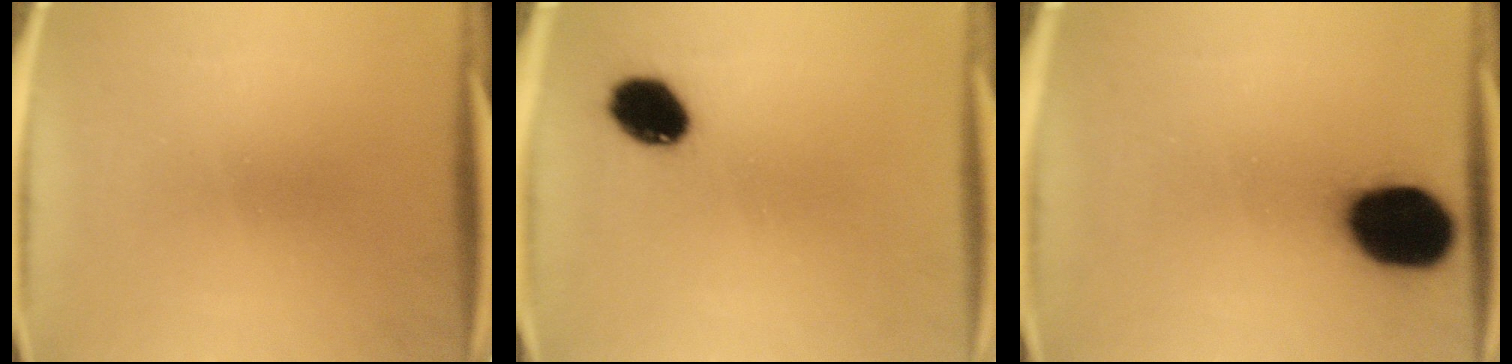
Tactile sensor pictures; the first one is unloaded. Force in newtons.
{"total": 9.0}
{"total": 18.5}